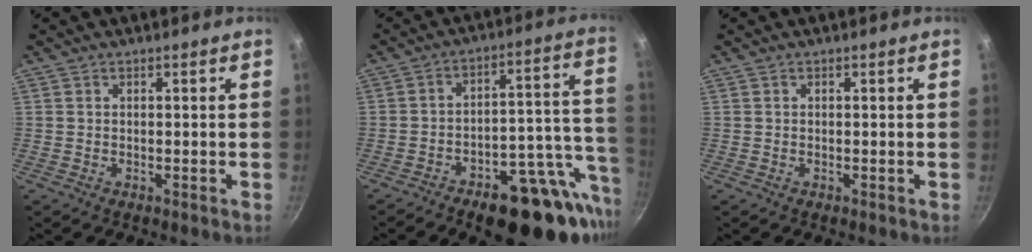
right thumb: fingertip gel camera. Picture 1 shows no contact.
{"total": 23.6, "force": [-8.5, 11.5, 18.8], "torque": [-0.201, 0.042, -0.110]}
{"total": 0.0}